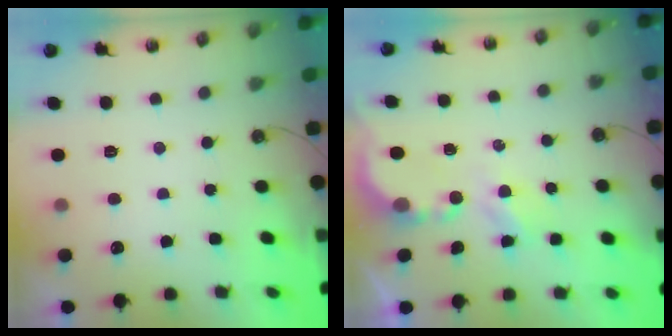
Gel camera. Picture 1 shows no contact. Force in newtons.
{"total": 3.5, "press": 3.5, "slide": 0.3}